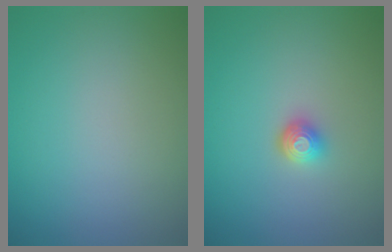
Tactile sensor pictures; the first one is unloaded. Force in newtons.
{"total": 1.7, "press": 1.3, "slide": 1.1}